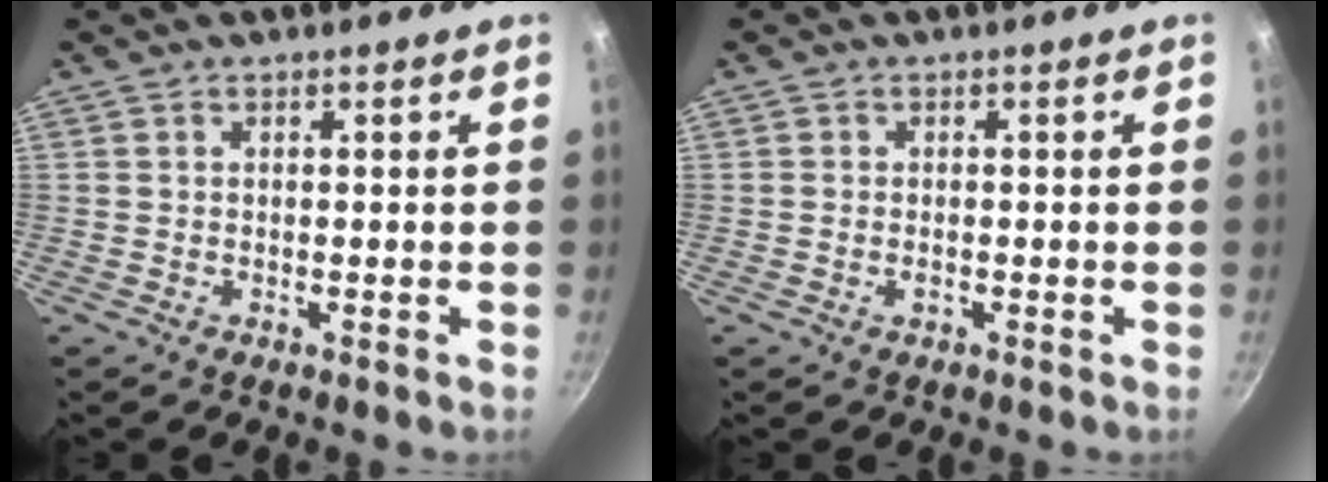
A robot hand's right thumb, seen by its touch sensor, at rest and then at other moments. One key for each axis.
{"total": 0.9, "fx": -0.4, "fy": 0.5, "fz": 0.6, "tx": -0.012, "ty": 0.001, "tz": -0.007}